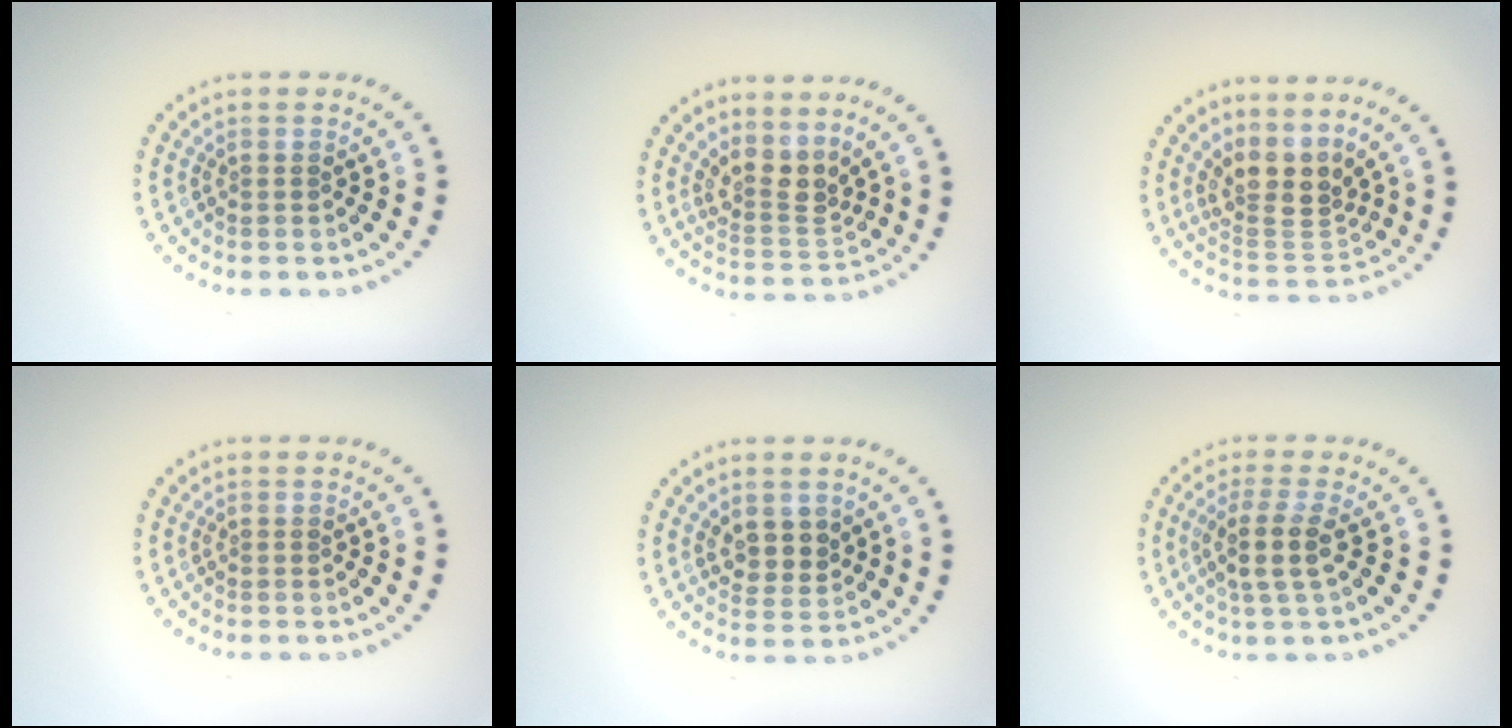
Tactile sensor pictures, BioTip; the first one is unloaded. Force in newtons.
{"total": 3.0, "press": 2.2, "slide": 2.1}
{"total": 3.9, "press": 2.8, "slide": 2.6}
{"total": 0.0}
{"total": 2.4, "press": 2.2, "slide": 0.9}
{"total": 2.8, "press": 2.3, "slide": 1.6}